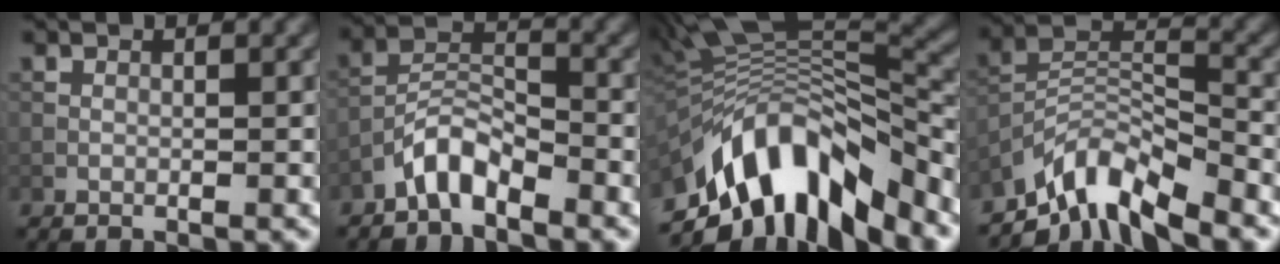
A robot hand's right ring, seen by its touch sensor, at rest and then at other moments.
{"total": 3.7, "force": [-2.9, 1.3, 1.9], "torque": [-0.035, 0.015, -0.063]}
{"total": 12.2, "force": [-6.6, 4.9, 9.0], "torque": [-0.155, 0.016, -0.117]}
{"total": 7.4, "force": [-6.1, 1.9, 3.6], "torque": [-0.058, -0.001, -0.126]}